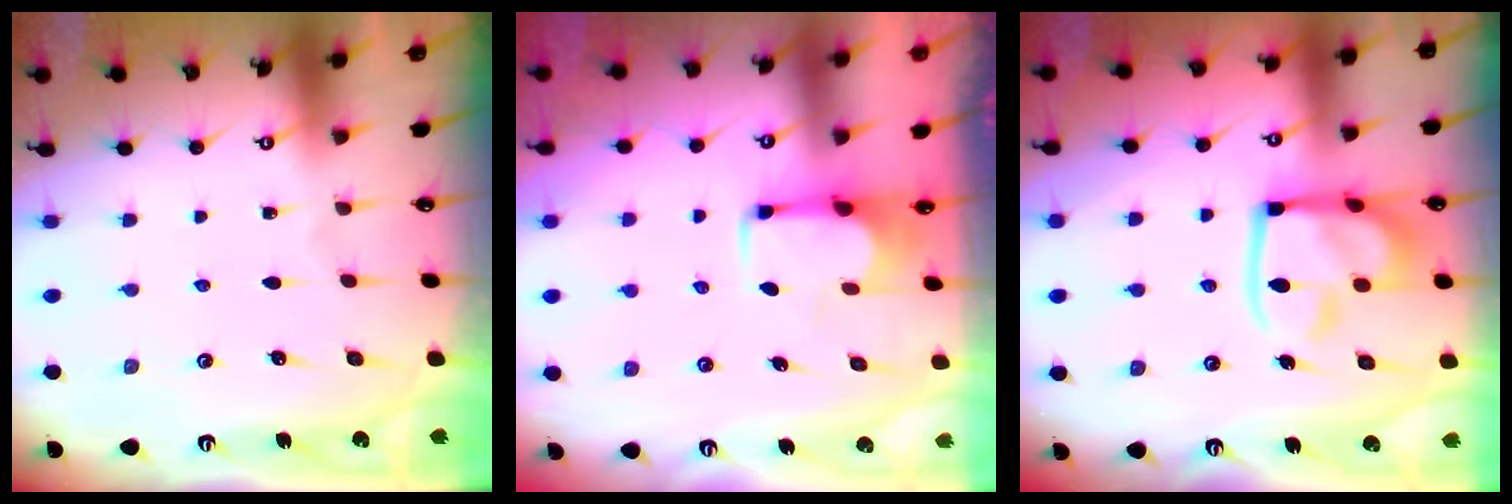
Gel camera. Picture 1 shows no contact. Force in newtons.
{"total": 1.9, "press": 1.8, "slide": 0.7}
{"total": 15.4, "press": 15.3, "slide": 1.7}